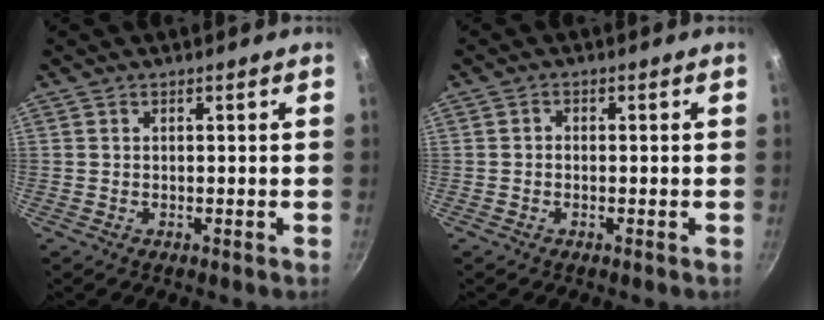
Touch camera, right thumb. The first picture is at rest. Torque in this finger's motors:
{"motor_torque": [-0.28, -0.18, 0.17, -0.33, 0.06]}